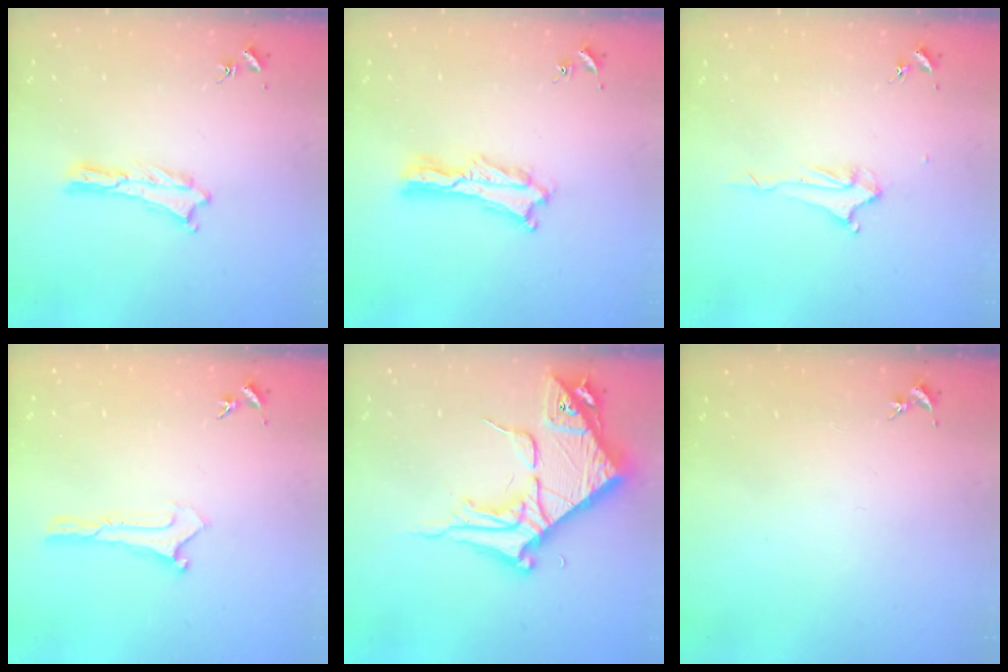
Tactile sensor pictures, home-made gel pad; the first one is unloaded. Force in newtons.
{"total": 2.1, "press": 2.1, "slide": 0.3}
{"total": 2.2, "press": 2.2, "slide": 0.3}
{"total": 0.0}
{"total": 9.2, "press": 9.2, "slide": 1.1}
{"total": 0.0}